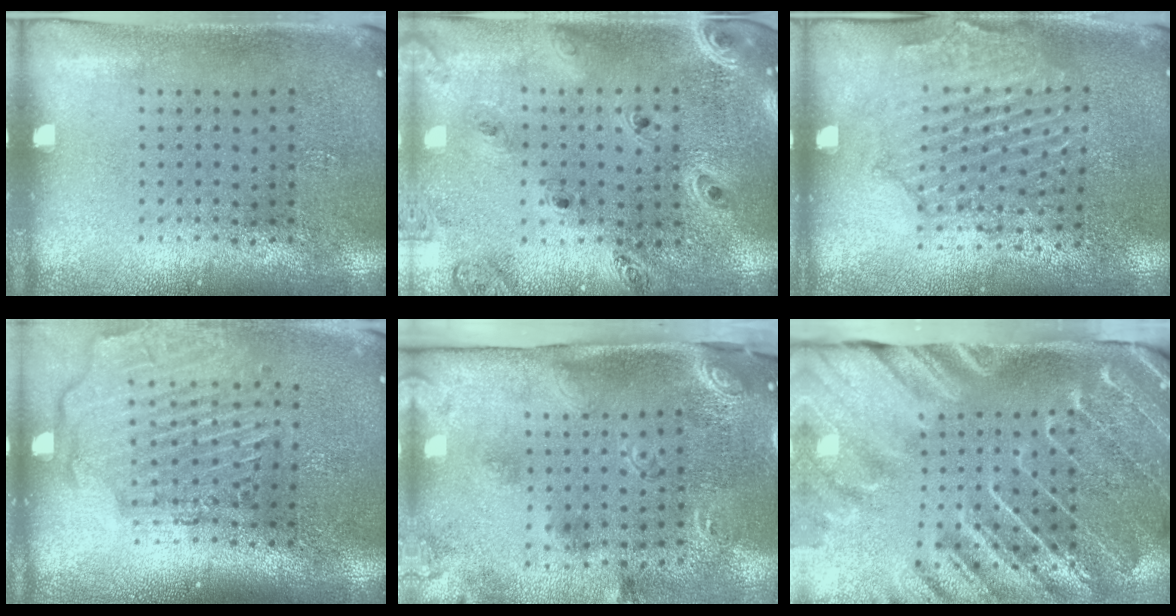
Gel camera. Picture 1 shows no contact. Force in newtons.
{"total": 1.4, "press": 1.3, "slide": 0.2}
{"total": 1.9, "press": 1.9, "slide": 0.4}
{"total": 2.8, "press": 2.3, "slide": 1.6}
{"total": 3.0, "press": 1.8, "slide": 2.3}
{"total": 4.3, "press": 3.4, "slide": 2.5}